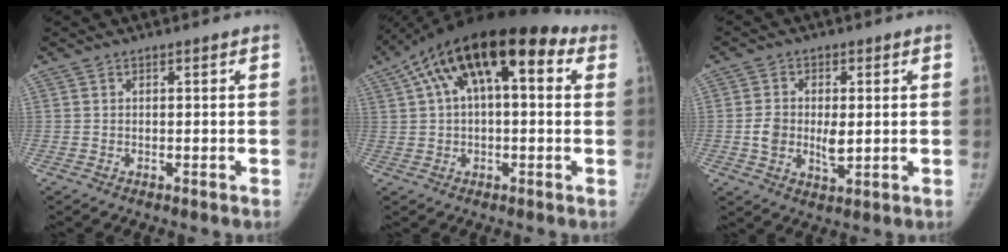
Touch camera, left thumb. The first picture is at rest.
{"total": 19.1, "force": [6.6, 8.9, 15.6], "torque": [-0.234, 0.046, 0.096]}
{"total": 7.1, "force": [-0.4, 4.4, 5.5], "torque": [-0.084, -0.008, -0.003]}